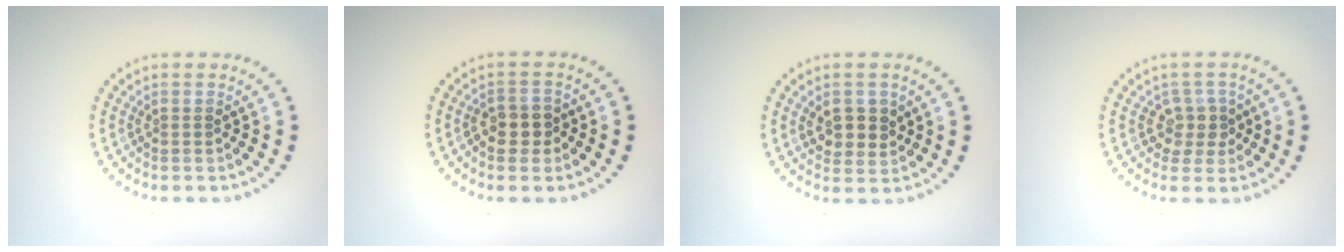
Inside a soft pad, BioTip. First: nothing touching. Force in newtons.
{"total": 1.9, "press": 1.8, "slide": 0.5}
{"total": 2.8, "press": 2.7, "slide": 0.8}
{"total": 2.2, "press": 1.9, "slide": 1.1}